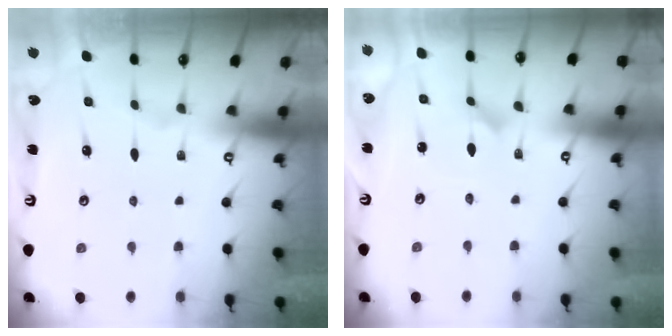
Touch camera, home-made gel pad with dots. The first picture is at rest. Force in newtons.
{"total": 1.8, "press": 1.8, "slide": 0.0}